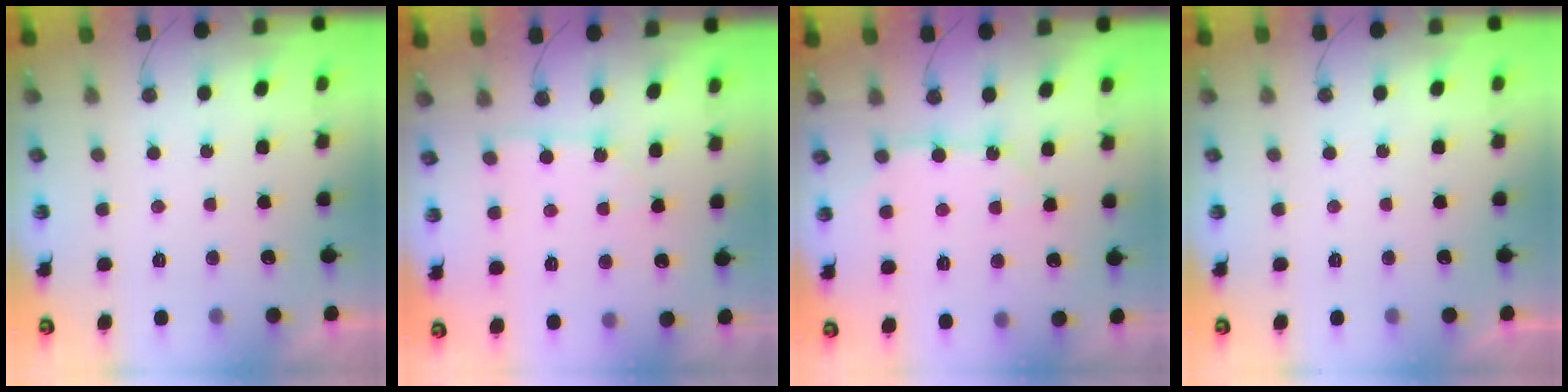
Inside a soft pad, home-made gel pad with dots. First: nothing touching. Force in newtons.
{"total": 2.6, "press": 2.6, "slide": 0.2}
{"total": 8.4, "press": 8.3, "slide": 0.8}
{"total": 0.0}